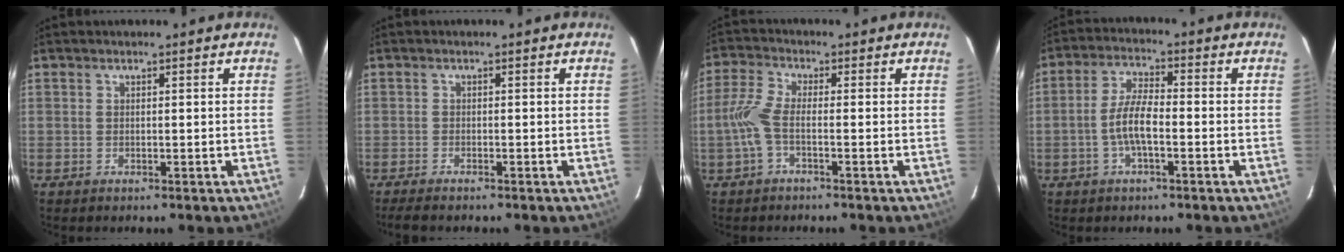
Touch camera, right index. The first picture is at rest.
{"total": 3.3, "force": [-2.9, 0.5, 1.5], "torque": [-0.039, -0.013, -0.051]}
{"total": 5.1, "force": [-1.6, 1.3, 4.7], "torque": [-0.115, 0.006, -0.036]}
{"total": 6.4, "force": [-2.0, 1.9, 5.8], "torque": [-0.118, 0.006, -0.038]}